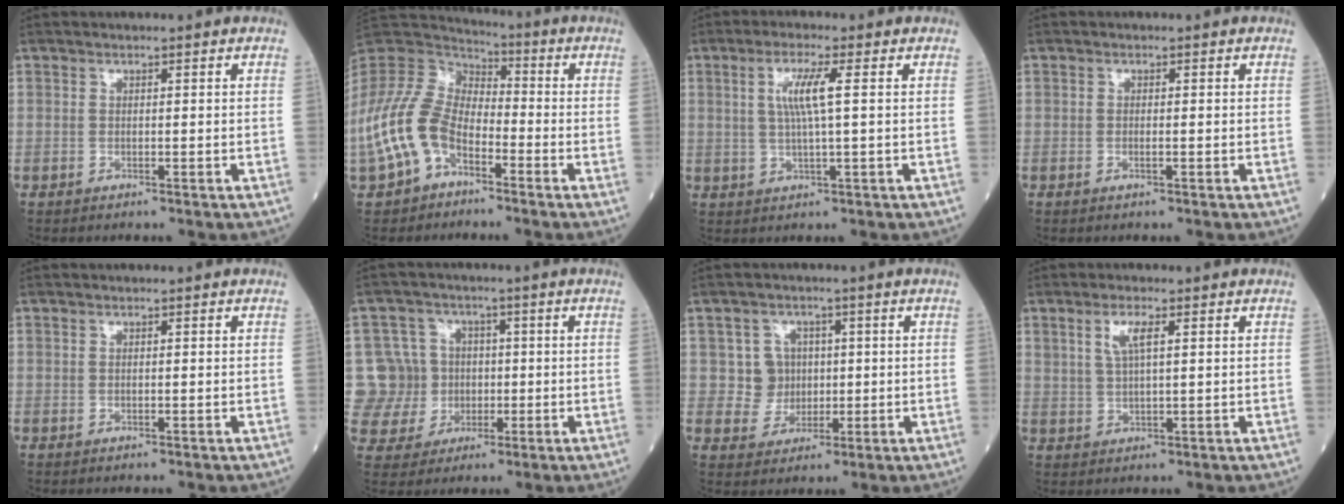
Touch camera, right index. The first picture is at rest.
{"total": 12.4, "force": [-5.5, 7.6, 8.2], "torque": [-0.195, 0.018, -0.112]}
{"total": 5.1, "force": [1.1, -0.2, 5.0], "torque": [-0.102, 0.004, 0.025]}
{"total": 0.6, "force": [-0.3, 0.0, 0.5], "torque": [-0.013, -0.001, -0.003]}
{"total": 0.0}
{"total": 8.2, "force": [0.0, 8.1, 0.9], "torque": [-0.025, 0.019, 0.010]}
{"total": 4.7, "force": [0.6, 4.6, 0.4], "torque": [0.000, 0.012, 0.014]}
{"total": 3.6, "force": [1.5, 0.8, 3.1], "torque": [-0.065, 0.006, 0.032]}